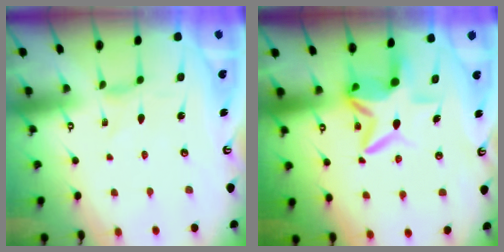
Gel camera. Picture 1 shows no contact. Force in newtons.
{"total": 9.6, "press": 9.5, "slide": 1.6}